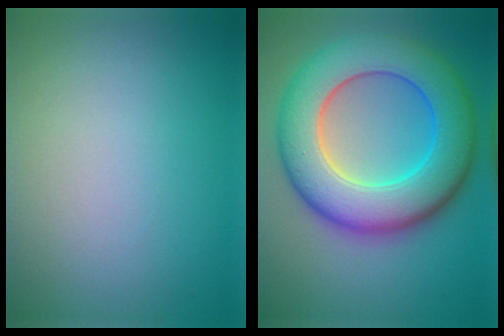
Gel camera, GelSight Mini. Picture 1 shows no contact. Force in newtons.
{"total": 11.3, "press": 11.3, "slide": 0.1}